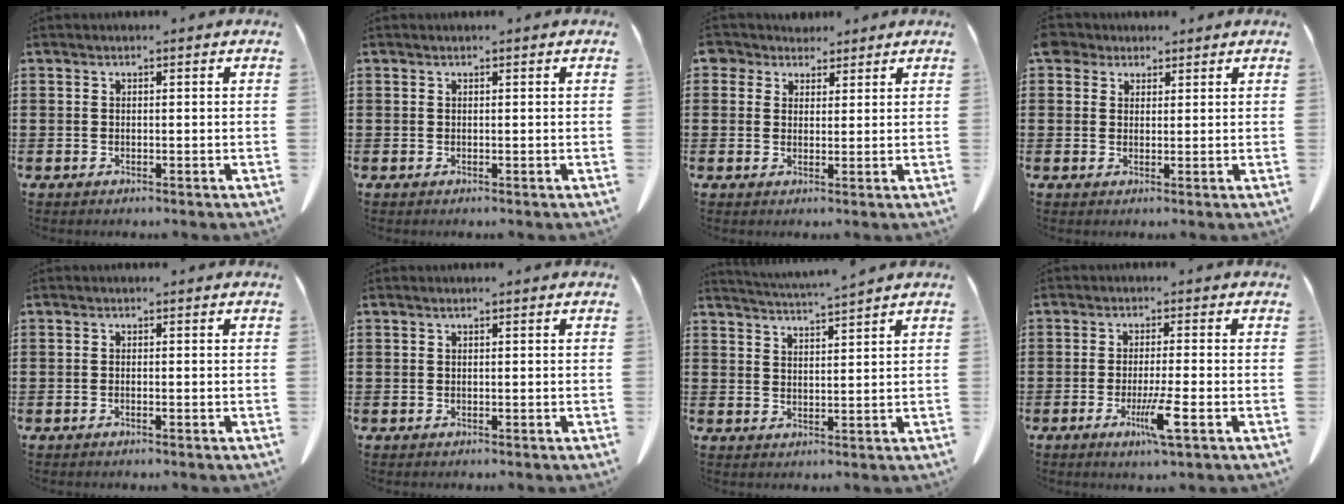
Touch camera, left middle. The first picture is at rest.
{"total": 0.0}
{"total": 3.8, "force": [2.8, 2.4, 0.7], "torque": [-0.019, 0.007, 0.053]}
{"total": 2.9, "force": [2.2, 1.8, 0.8], "torque": [-0.026, 0.010, 0.041]}
{"total": 0.5, "force": [-0.4, 0.0, 0.3], "torque": [-0.007, -0.002, -0.007]}
{"total": 0.0}
{"total": 3.5, "force": [3.4, -0.6, 0.8], "torque": [-0.026, -0.014, 0.060]}
{"total": 5.5, "force": [-2.3, -0.2, 5.0], "torque": [-0.093, -0.019, -0.041]}